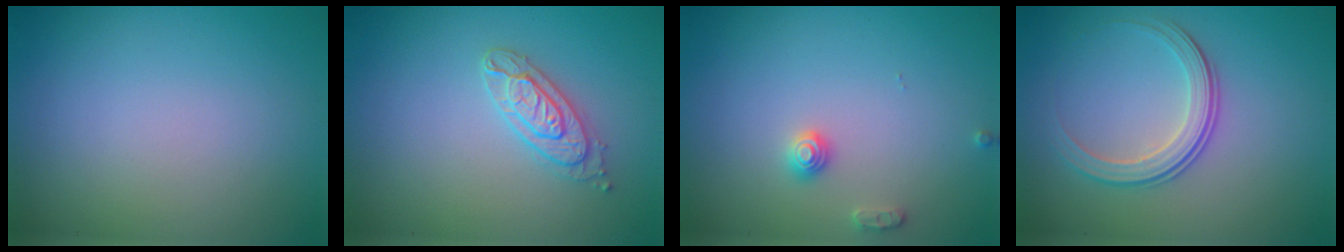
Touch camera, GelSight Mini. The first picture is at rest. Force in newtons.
{"total": 2.5, "press": 2.4, "slide": 0.6}
{"total": 1.4, "press": 1.4, "slide": 0.1}
{"total": 3.0, "press": 2.6, "slide": 1.5}